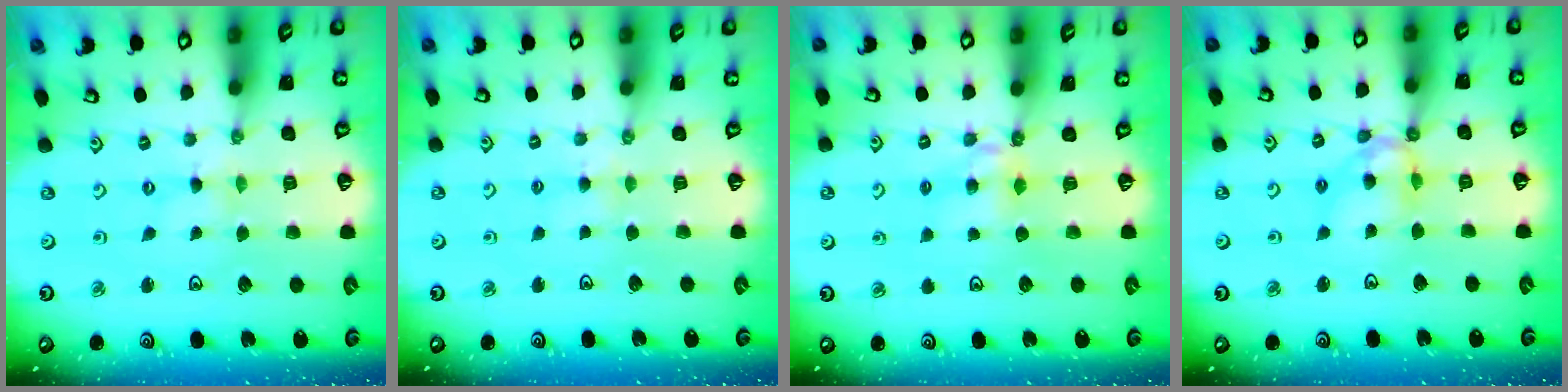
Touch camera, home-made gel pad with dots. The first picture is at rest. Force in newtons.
{"total": 4.0, "press": 4.0, "slide": 0.6}
{"total": 5.7, "press": 5.7, "slide": 0.5}
{"total": 9.8, "press": 9.7, "slide": 1.2}